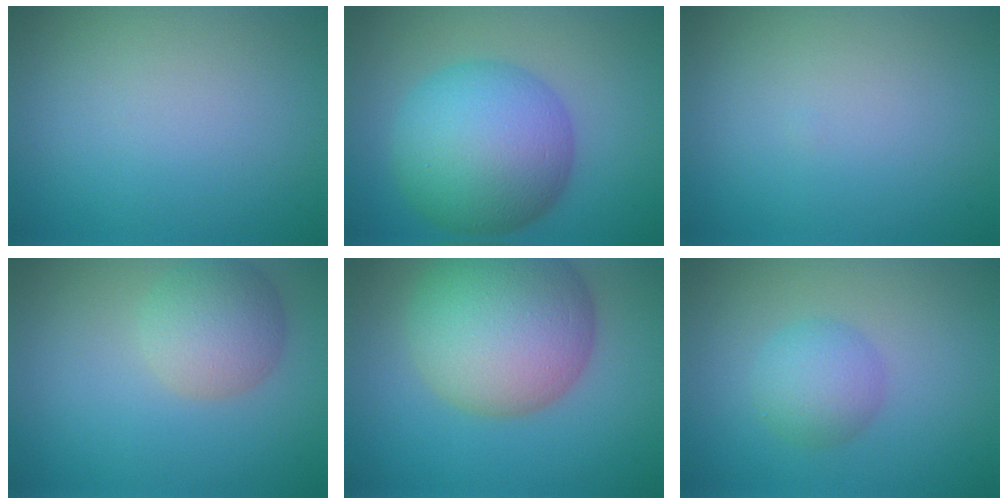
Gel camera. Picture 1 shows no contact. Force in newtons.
{"total": 10.7, "press": 10.7, "slide": 0.2}
{"total": 0.0}
{"total": 4.4, "press": 4.4, "slide": 0.4}
{"total": 12.3, "press": 12.3, "slide": 1.0}
{"total": 3.2, "press": 3.2, "slide": 0.0}